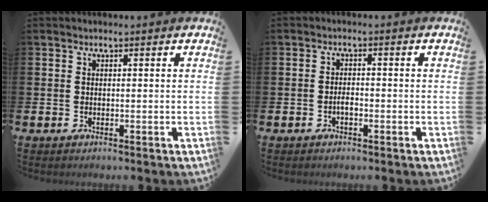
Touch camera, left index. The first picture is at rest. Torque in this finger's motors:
{"motor_torque": [0.45, 0.39, 0.00, 0.07]}